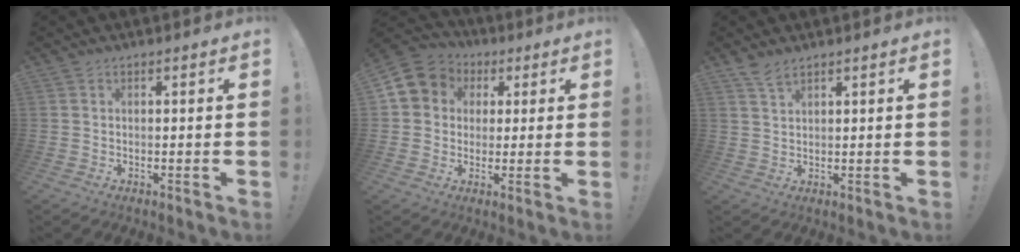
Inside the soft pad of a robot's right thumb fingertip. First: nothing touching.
{"total": 8.4, "force": [1.8, 7.7, 2.8], "torque": [-0.041, -0.004, 0.038]}
{"total": 4.2, "force": [3.5, 1.2, 2.1], "torque": [-0.038, -0.019, 0.065]}